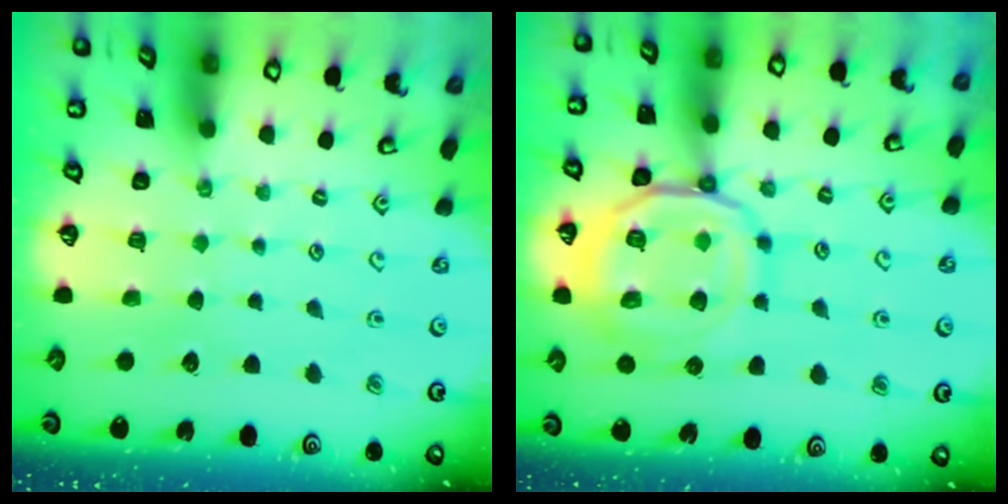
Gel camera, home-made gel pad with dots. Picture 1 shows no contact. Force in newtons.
{"total": 17.3, "press": 17.2, "slide": 1.7}